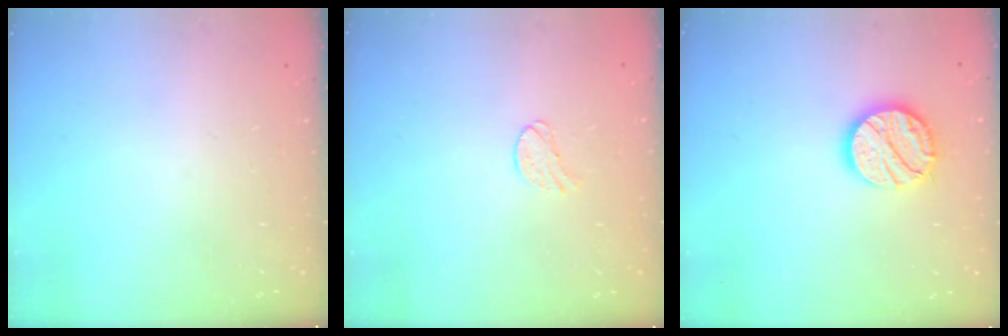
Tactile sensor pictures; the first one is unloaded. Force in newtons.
{"total": 5.6, "press": 5.6, "slide": 0.5}
{"total": 13.4, "press": 13.4, "slide": 0.9}